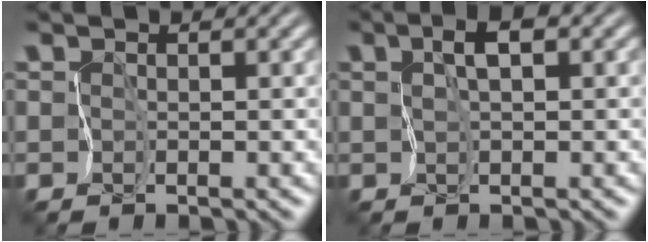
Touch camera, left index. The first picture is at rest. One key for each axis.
{"total": 2.5, "fx": 0.7, "fy": 0.9, "fz": 2.3, "tx": -0.037, "ty": 0.008, "tz": 0.010}